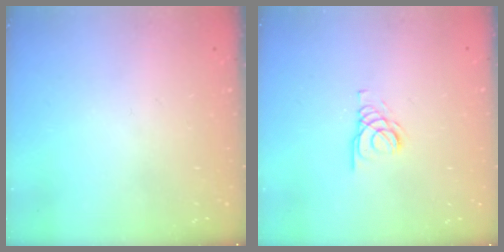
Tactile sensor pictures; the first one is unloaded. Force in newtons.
{"total": 2.1, "press": 2.1, "slide": 0.2}